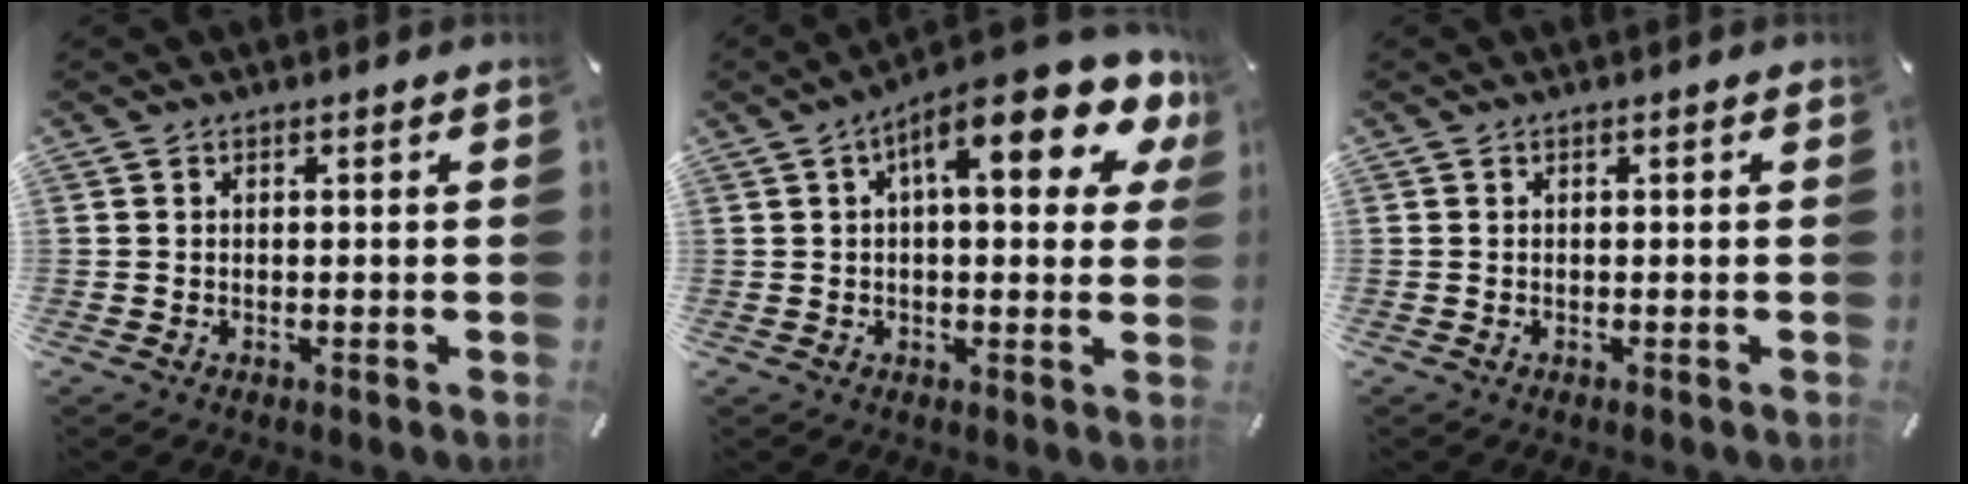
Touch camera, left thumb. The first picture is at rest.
{"total": 15.3, "force": [6.8, 5.4, 12.6], "torque": [-0.181, -0.036, 0.105]}
{"total": 0.0}